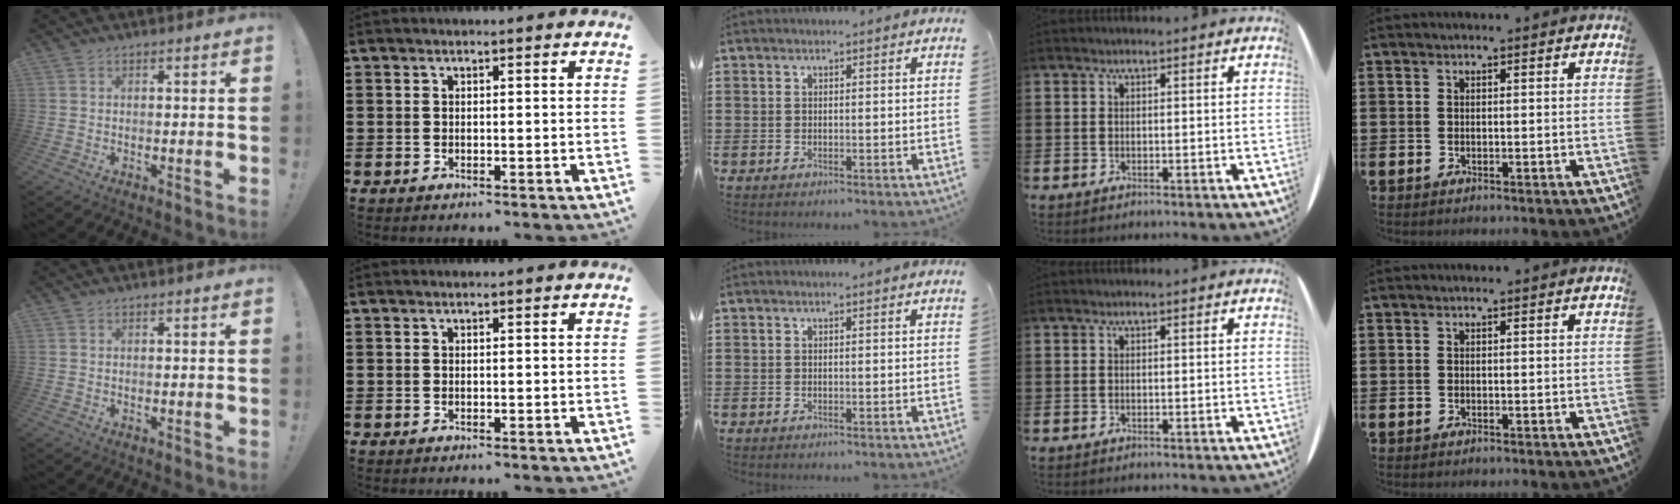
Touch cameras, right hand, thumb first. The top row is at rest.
{}